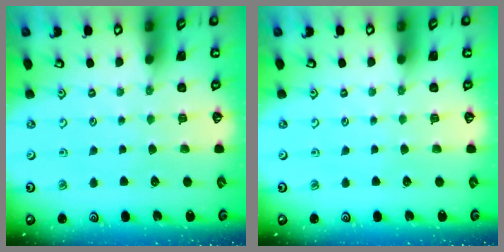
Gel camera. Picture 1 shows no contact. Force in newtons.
{"total": 0.0}